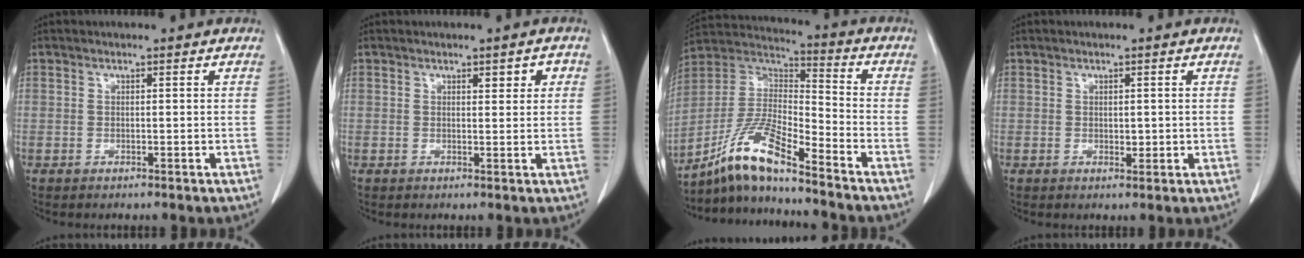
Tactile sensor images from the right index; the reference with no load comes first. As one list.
[{"total": 2.2, "force": [1.0, 0.9, 1.8], "torque": [-0.020, 0.003, 0.013]}, {"total": 12.2, "force": [-9.4, 0.8, 7.6], "torque": [-0.162, 0.006, -0.178]}, {"total": 1.4, "force": [0.0, 0.9, 1.1], "torque": [-0.015, -0.001, 0.006]}]